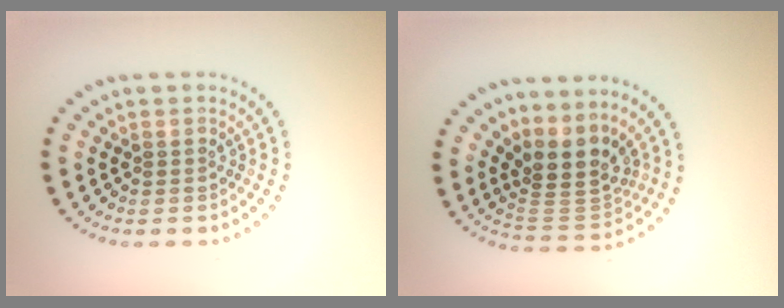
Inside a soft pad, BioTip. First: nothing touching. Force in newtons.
{"total": 4.1, "press": 3.0, "slide": 2.7}